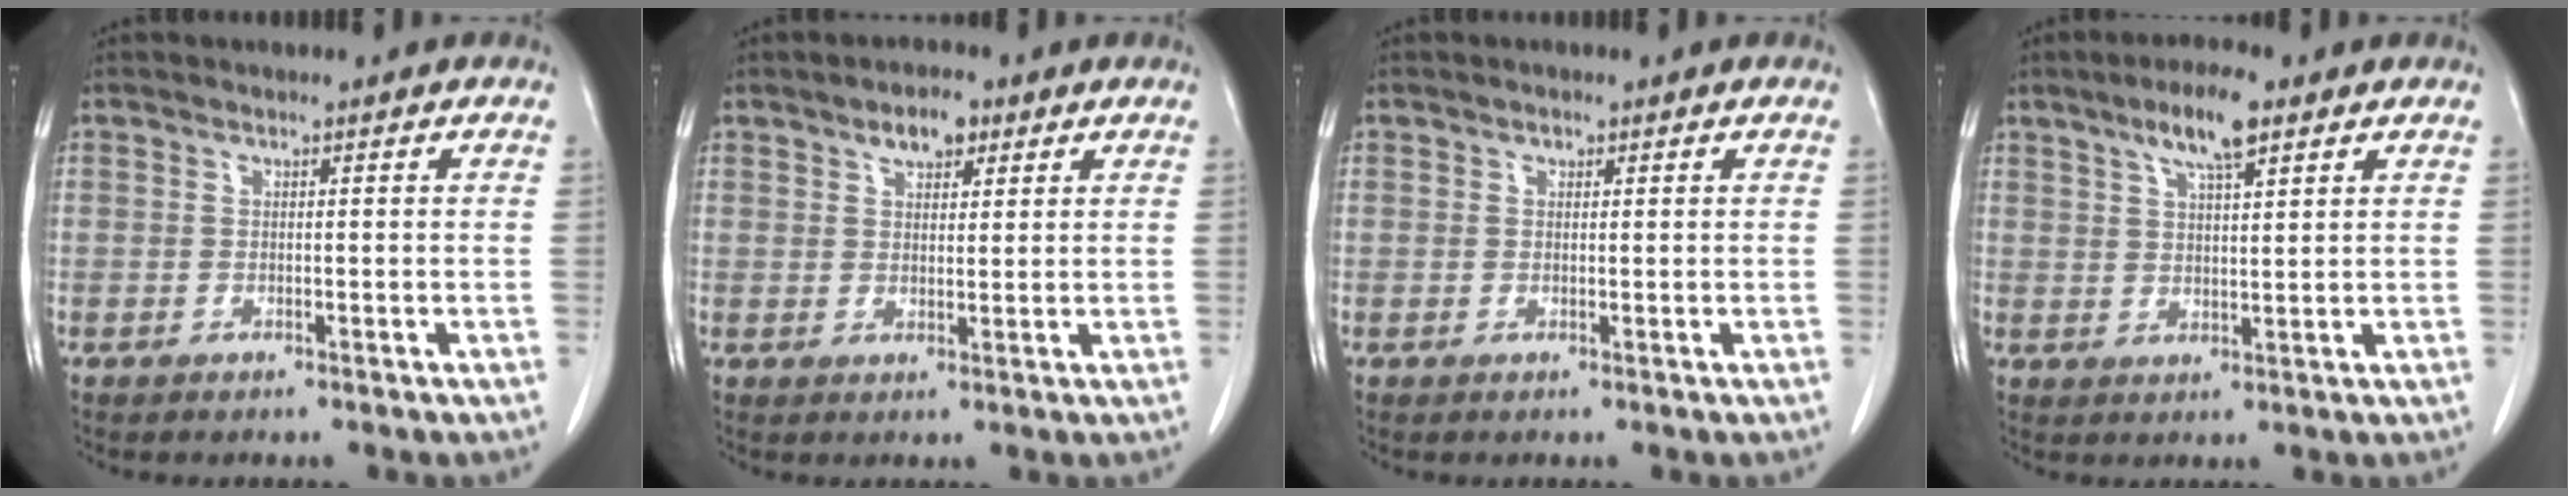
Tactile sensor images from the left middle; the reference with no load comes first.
{"total": 3.9, "force": [2.4, 1.8, 2.5], "torque": [-0.045, 0.006, 0.040]}
{"total": 0.6, "force": [0.4, 0.5, 0.3], "torque": [-0.005, -0.002, 0.004]}
{"total": 6.8, "force": [4.2, 1.2, 5.2], "torque": [-0.101, 0.008, 0.072]}